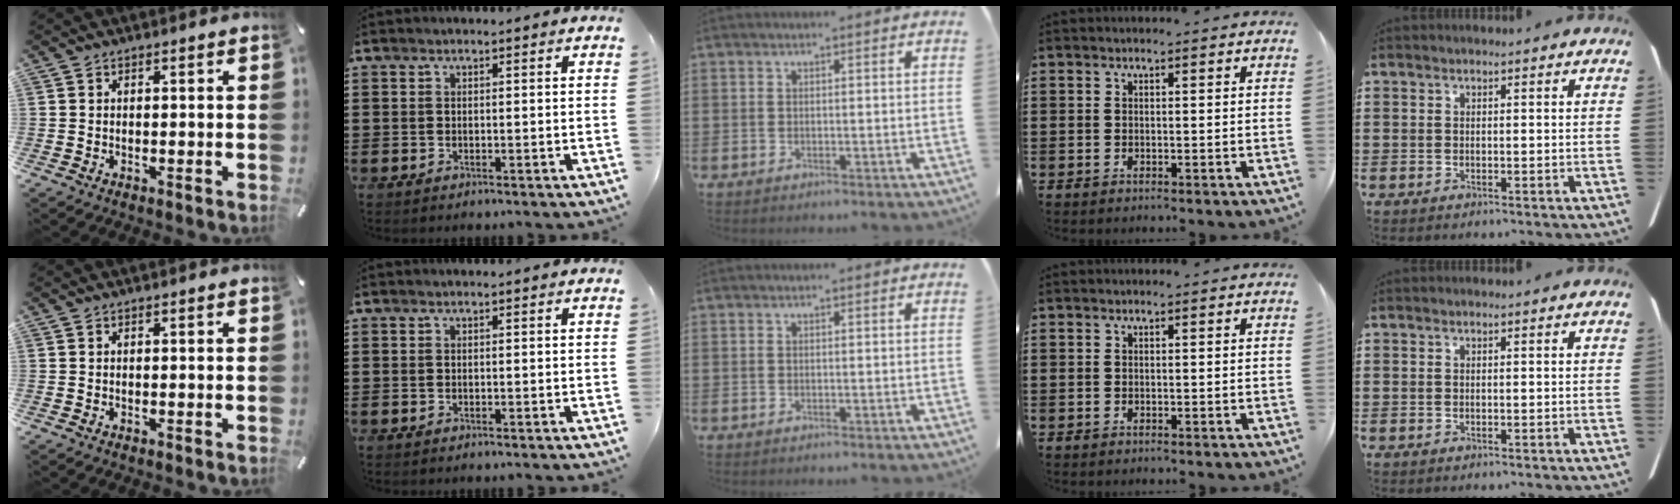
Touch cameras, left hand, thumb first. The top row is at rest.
{}